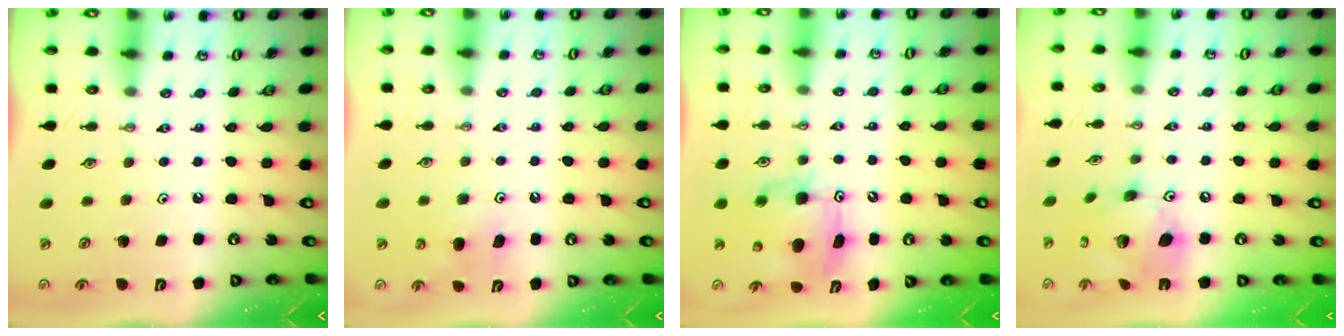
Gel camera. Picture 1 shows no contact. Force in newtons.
{"total": 5.7, "press": 5.7, "slide": 0.3}
{"total": 8.4, "press": 8.3, "slide": 1.1}
{"total": 16.9, "press": 16.8, "slide": 1.5}